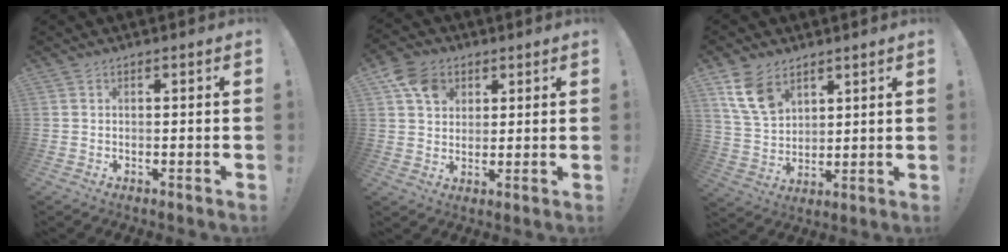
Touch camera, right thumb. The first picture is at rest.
{"total": 9.3, "force": [4.1, 7.3, 4.0], "torque": [-0.058, -0.012, 0.083]}
{"total": 12.1, "force": [7.2, 7.8, 5.9], "torque": [-0.104, -0.028, 0.144]}